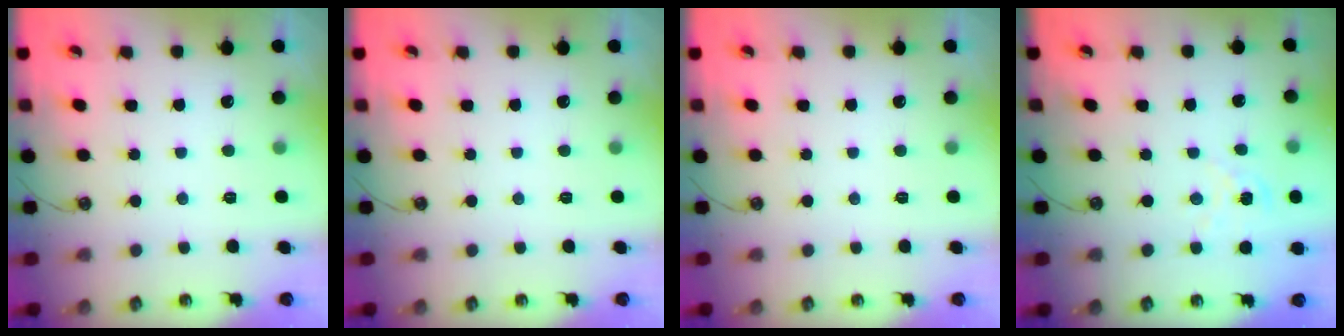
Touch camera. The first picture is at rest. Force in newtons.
{"total": 0.0}
{"total": 0.0}
{"total": 1.2, "press": 1.1, "slide": 0.2}